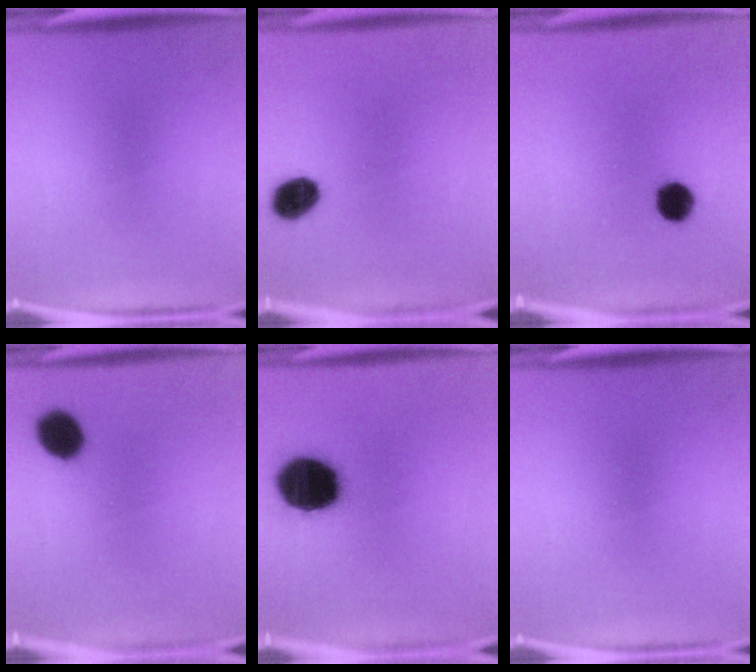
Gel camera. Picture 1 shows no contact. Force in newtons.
{"total": 6.5}
{"total": 5.3}
{"total": 7.6}
{"total": 20.1}
{"total": 0.0}